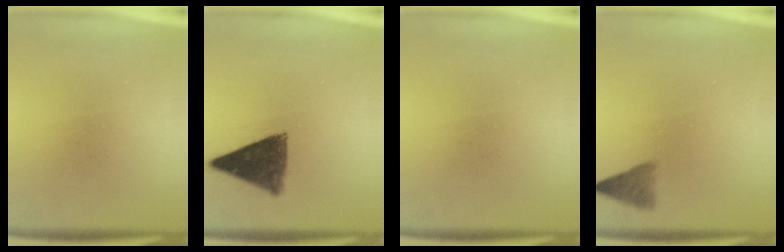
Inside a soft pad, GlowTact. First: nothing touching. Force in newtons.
{"total": 10.0}
{"total": 0.0}
{"total": 2.6}